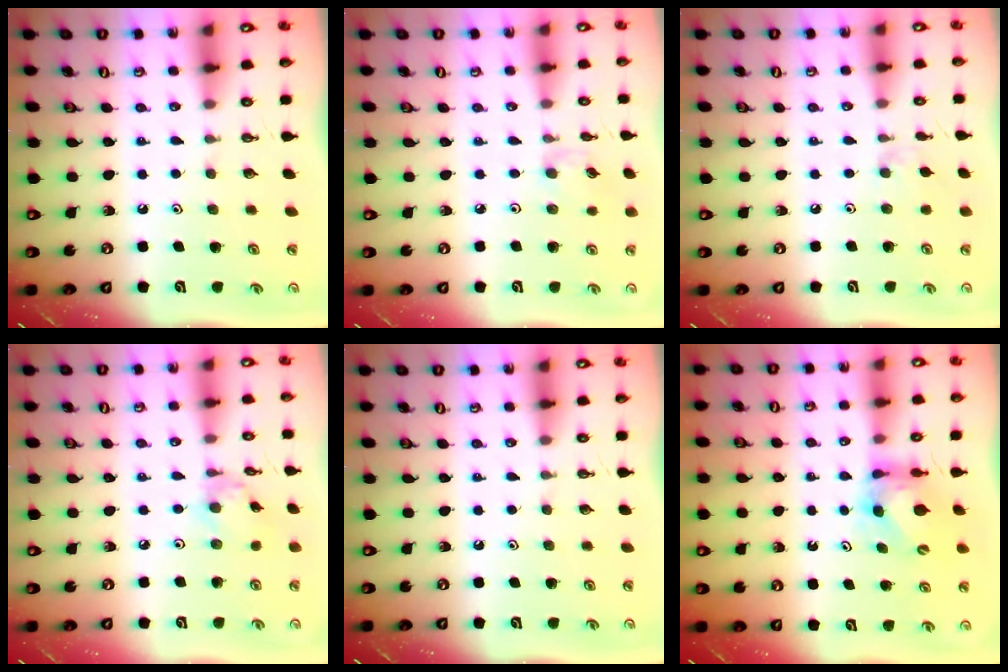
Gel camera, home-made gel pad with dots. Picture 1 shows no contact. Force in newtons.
{"total": 2.9, "press": 2.8, "slide": 0.5}
{"total": 3.0, "press": 2.9, "slide": 0.5}
{"total": 2.8, "press": 2.8, "slide": 0.1}
{"total": 0.0}
{"total": 6.5, "press": 6.5, "slide": 0.6}